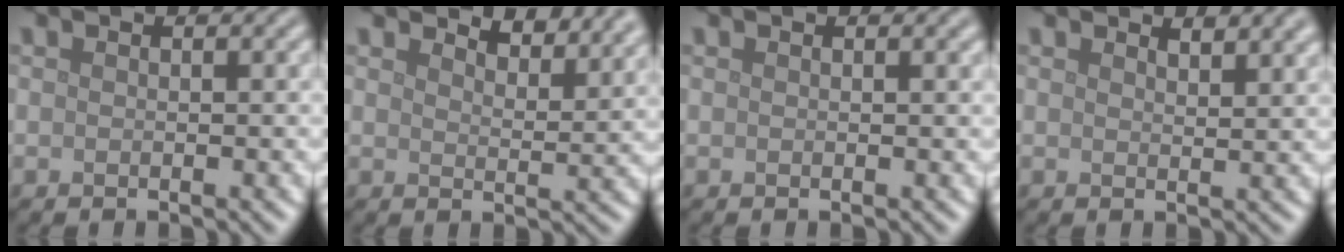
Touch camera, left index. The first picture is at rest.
{"total": 4.2, "force": [4.0, 0.7, 1.2], "torque": [-0.024, -0.003, 0.052]}
{"total": 0.5, "force": [0.4, 0.1, 0.3], "torque": [-0.001, 0.002, 0.008]}
{"total": 2.0, "force": [1.8, 0.4, 0.9], "torque": [-0.009, 0.001, 0.031]}